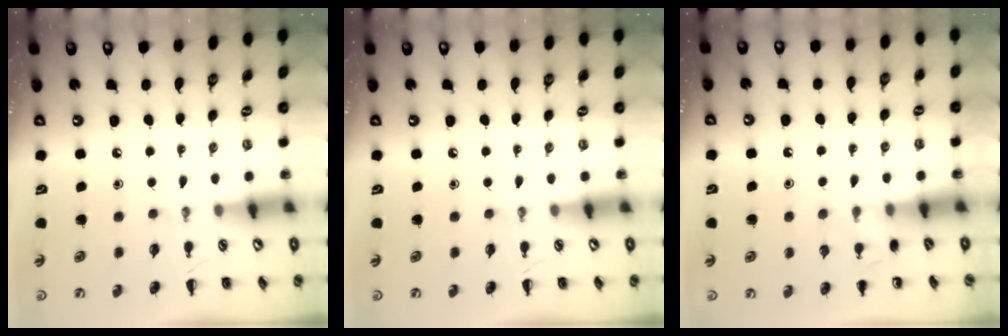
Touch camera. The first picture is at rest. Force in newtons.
{"total": 0.0}
{"total": 5.8, "press": 5.5, "slide": 1.9}